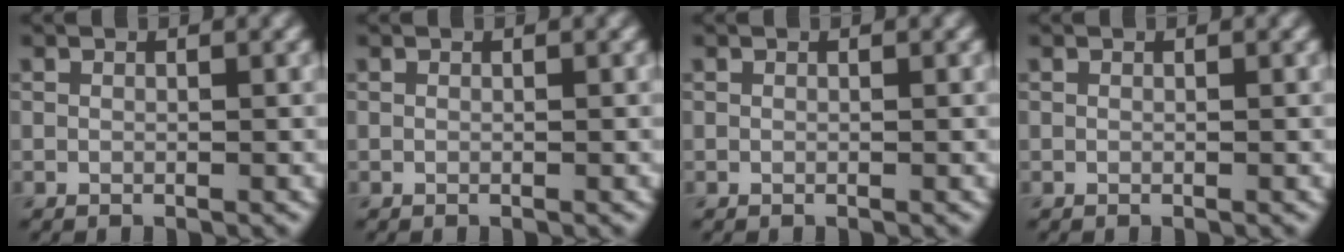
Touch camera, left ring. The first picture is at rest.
{"total": 0.0}
{"total": 0.0}
{"total": 0.0}